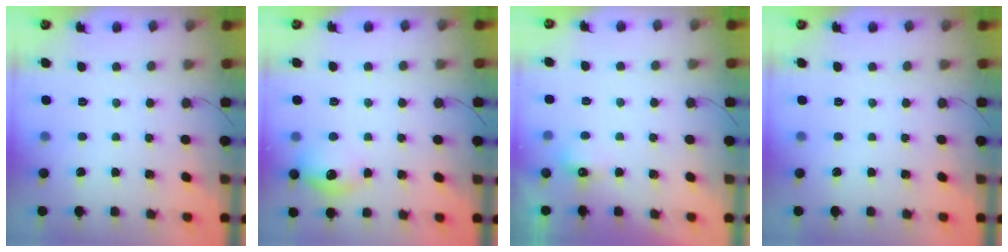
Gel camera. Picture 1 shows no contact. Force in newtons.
{"total": 11.1, "press": 11.1, "slide": 0.2}
{"total": 3.9, "press": 3.8, "slide": 1.0}
{"total": 0.0}